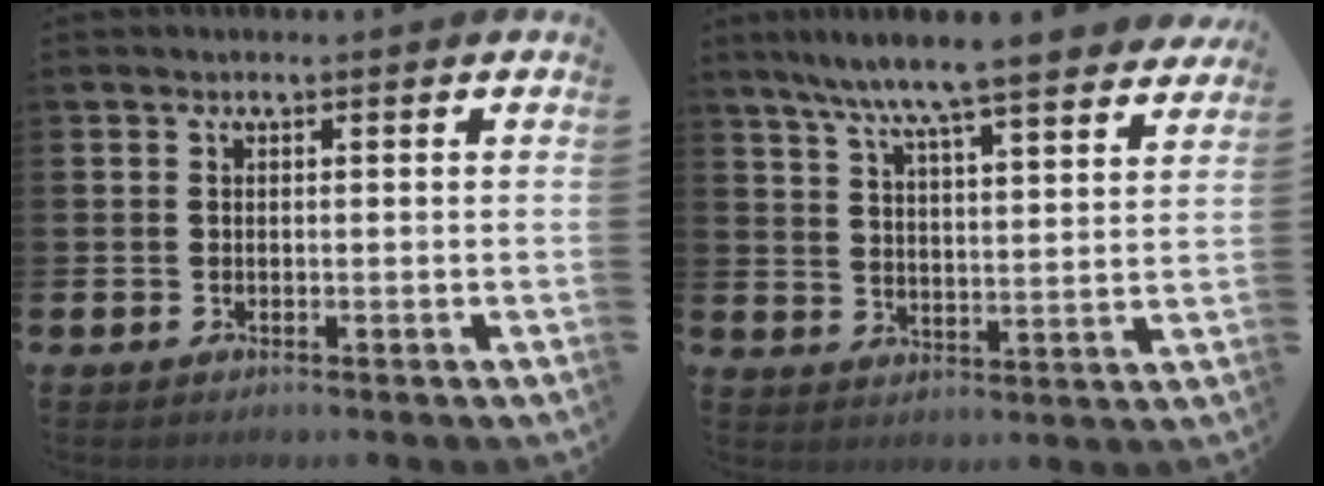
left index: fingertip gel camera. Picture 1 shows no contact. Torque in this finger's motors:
{"motor_torque": [0.45, -0.52, 1.05, 0.21]}